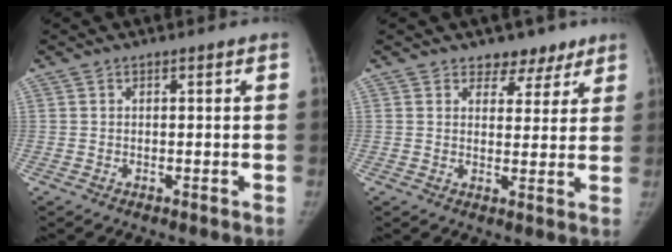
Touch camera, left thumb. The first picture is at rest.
{"total": 5.4, "force": [3.9, 3.5, 1.0], "torque": [0.028, -0.020, 0.055]}